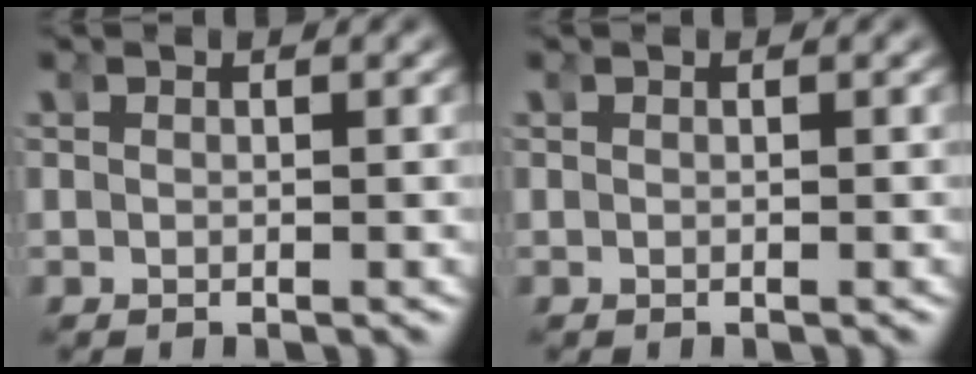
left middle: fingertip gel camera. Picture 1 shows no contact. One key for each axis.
{"total": 0.0}